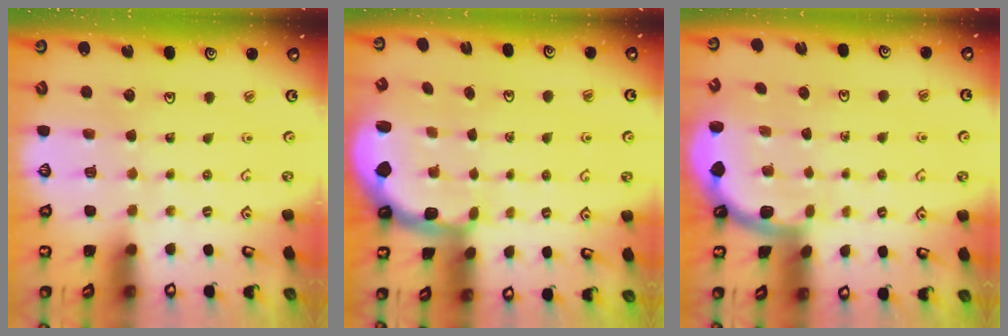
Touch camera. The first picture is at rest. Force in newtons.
{"total": 1.0, "press": 0.9, "slide": 0.2}
{"total": 1.9, "press": 1.9, "slide": 0.0}